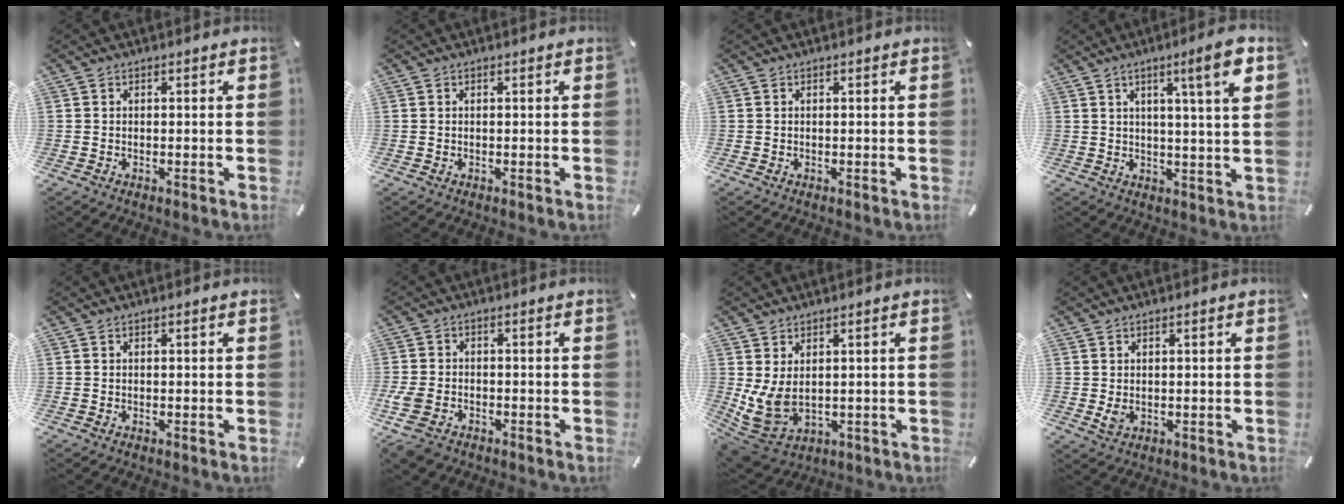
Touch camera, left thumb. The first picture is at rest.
{"total": 0.0}
{"total": 0.0}
{"total": 10.4, "force": [4.5, 0.3, 9.4], "torque": [-0.145, -0.013, 0.062]}
{"total": 0.0}
{"total": 5.7, "force": [-2.9, 3.8, 3.1], "torque": [-0.084, 0.004, -0.056]}
{"total": 9.0, "force": [1.3, 6.5, 6.1], "torque": [-0.146, -0.022, 0.028]}
{"total": 2.1, "force": [0.1, 1.7, 1.2], "torque": [-0.021, -0.006, 0.000]}